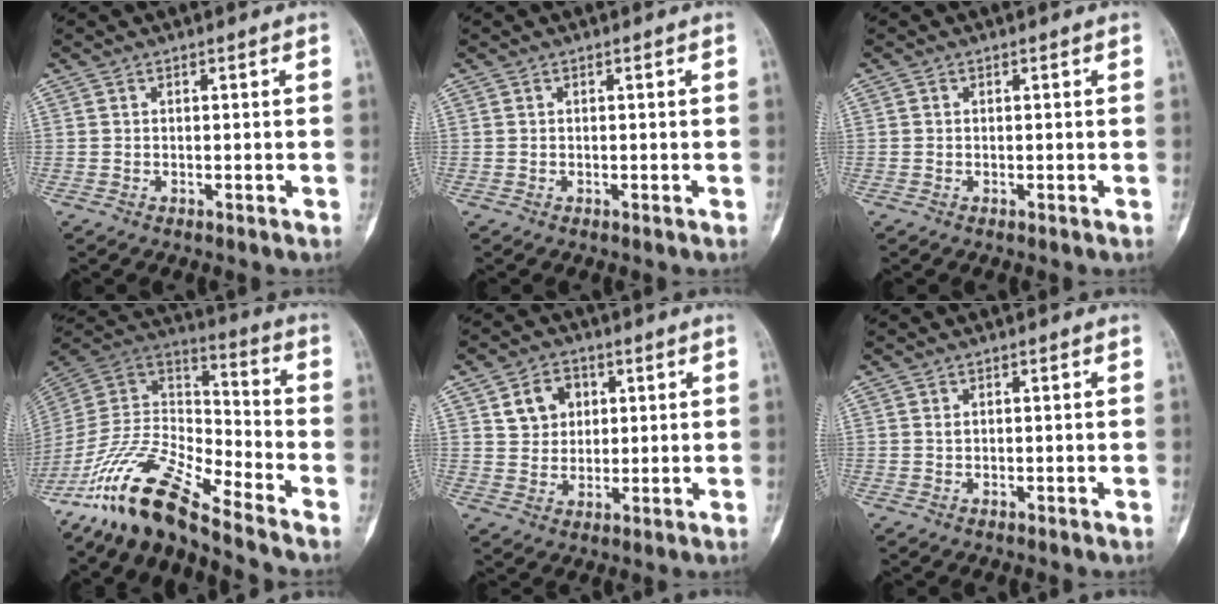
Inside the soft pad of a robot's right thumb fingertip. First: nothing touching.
{"total": 0.0}
{"total": 0.0}
{"total": 16.7, "force": [-13.4, 3.4, 9.3], "torque": [-0.176, 0.082, -0.262]}
{"total": 6.9, "force": [2.4, 5.6, 3.2], "torque": [-0.022, -0.008, 0.042]}
{"total": 0.0}